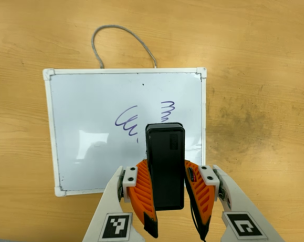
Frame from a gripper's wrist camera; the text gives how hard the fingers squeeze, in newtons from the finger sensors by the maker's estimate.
{"total": 7.1, "left": 6.2, "right": 7.9}